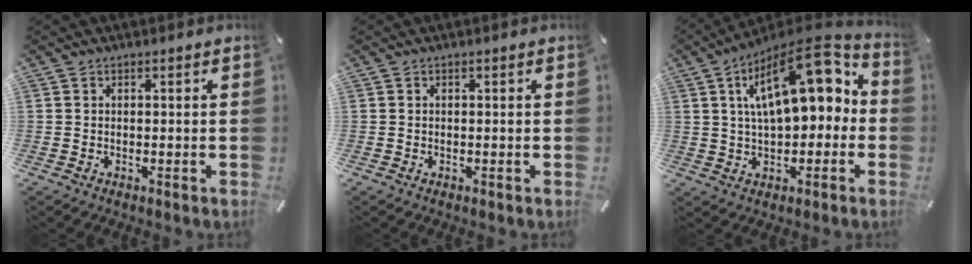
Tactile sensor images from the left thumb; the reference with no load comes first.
{"total": 0.0}
{"total": 17.8, "force": [6.4, 8.5, 14.3], "torque": [-0.214, -0.031, 0.109]}